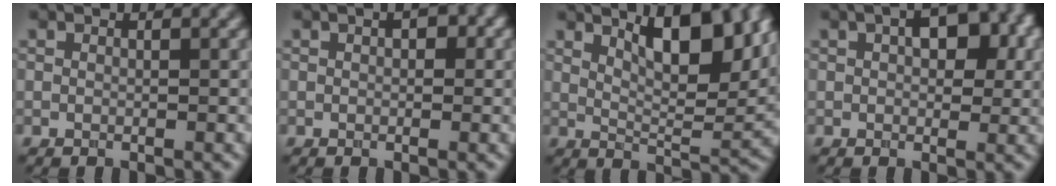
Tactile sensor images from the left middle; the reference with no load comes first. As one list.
[{"total": 1.4, "force": [0.3, 0.8, 1.1], "torque": [-0.012, 0.002, 0.002]}, {"total": 7.6, "force": [3.7, 2.5, 6.1], "torque": [-0.091, -0.005, 0.064]}, {"total": 4.9, "force": [1.4, 2.6, 3.9], "torque": [-0.050, 0.009, 0.017]}]